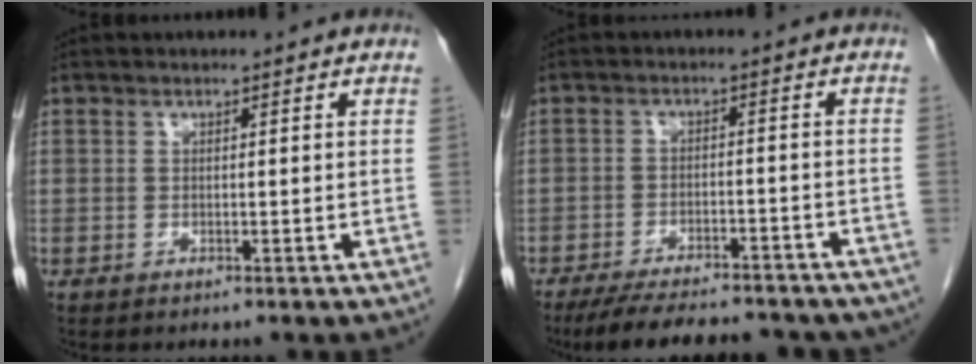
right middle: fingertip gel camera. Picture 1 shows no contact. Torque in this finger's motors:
{"motor_torque": [1.09, -1.05, 0.45, 0.12]}